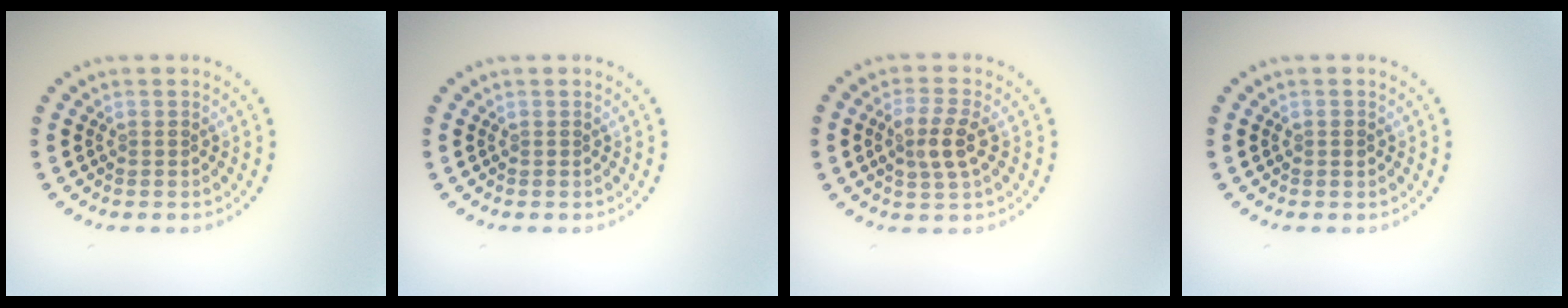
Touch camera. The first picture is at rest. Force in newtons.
{"total": 0.0}
{"total": 3.0, "press": 2.8, "slide": 0.9}
{"total": 0.8, "press": 0.8, "slide": 0.0}